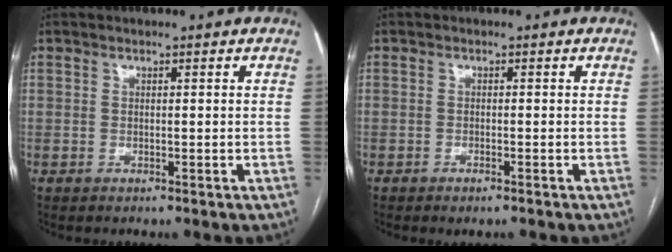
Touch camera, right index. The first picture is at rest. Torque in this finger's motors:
{"motor_torque": [0.33, -0.09, -0.05, 0.00]}